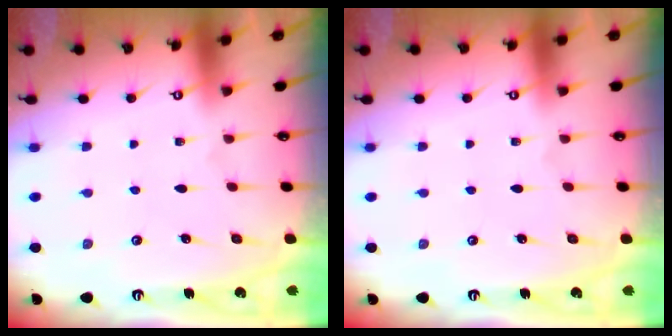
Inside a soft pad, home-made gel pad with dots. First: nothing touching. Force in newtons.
{"total": 0.0}